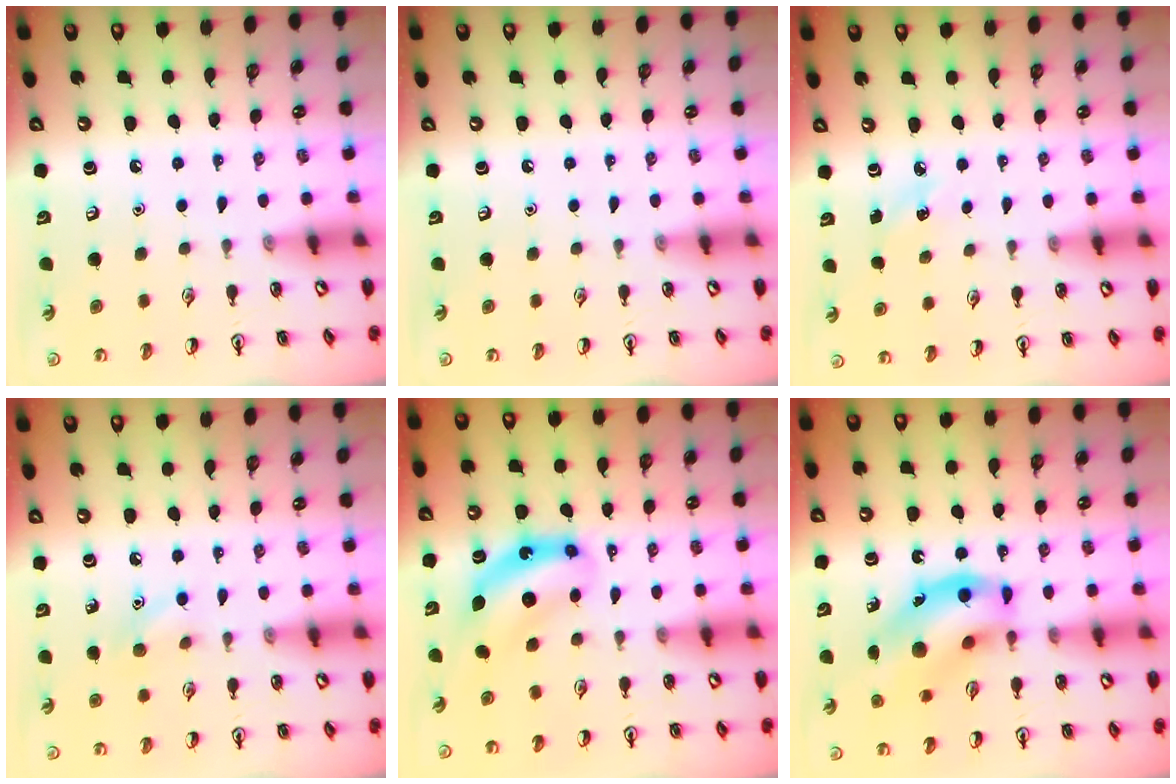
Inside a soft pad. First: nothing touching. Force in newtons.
{"total": 0.0}
{"total": 3.2, "press": 3.0, "slide": 1.1}
{"total": 7.0, "press": 6.8, "slide": 1.6}
{"total": 8.0, "press": 7.8, "slide": 1.9}
{"total": 15.9, "press": 15.6, "slide": 2.6}